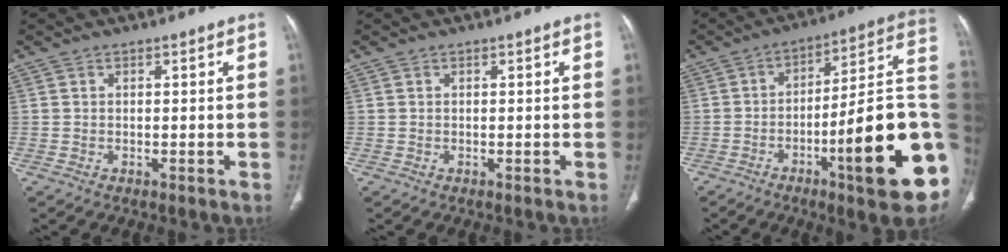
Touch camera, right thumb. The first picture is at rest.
{"total": 0.0}
{"total": 24.6, "force": [-6.9, 5.0, 23.0], "torque": [-0.260, 0.021, -0.097]}